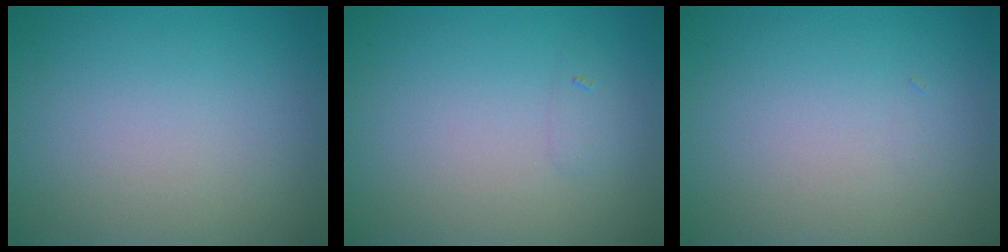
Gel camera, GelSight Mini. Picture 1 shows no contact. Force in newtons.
{"total": 0.6, "press": 0.6, "slide": 0.0}
{"total": 0.0}